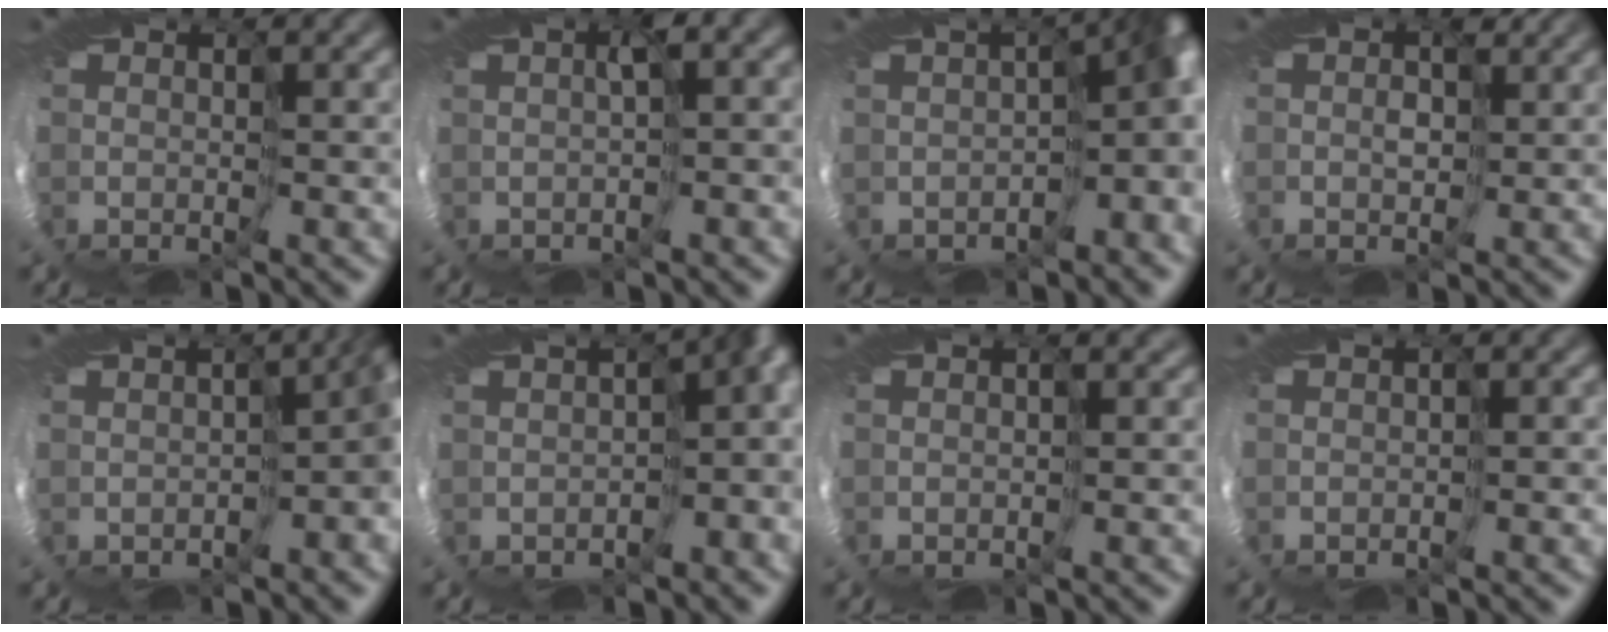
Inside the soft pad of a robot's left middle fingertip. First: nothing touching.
{"total": 2.0, "force": [0.1, 0.4, 1.9], "torque": [-0.032, 0.003, 0.002]}
{"total": 9.6, "force": [-1.4, 4.8, 8.3], "torque": [-0.075, -0.019, -0.006]}
{"total": 1.5, "force": [0.3, 1.3, 0.5], "torque": [-0.010, 0.001, 0.006]}
{"total": 5.2, "force": [-0.8, 2.2, 4.6], "torque": [-0.061, -0.024, -0.010]}
{"total": 9.3, "force": [-0.7, 4.8, 7.9], "torque": [-0.064, 0.000, 0.002]}
{"total": 0.9, "force": [0.4, 0.5, 0.6], "torque": [-0.008, 0.006, 0.007]}
{"total": 0.6, "force": [-0.1, 0.5, 0.2], "torque": [0.005, 0.006, 0.003]}